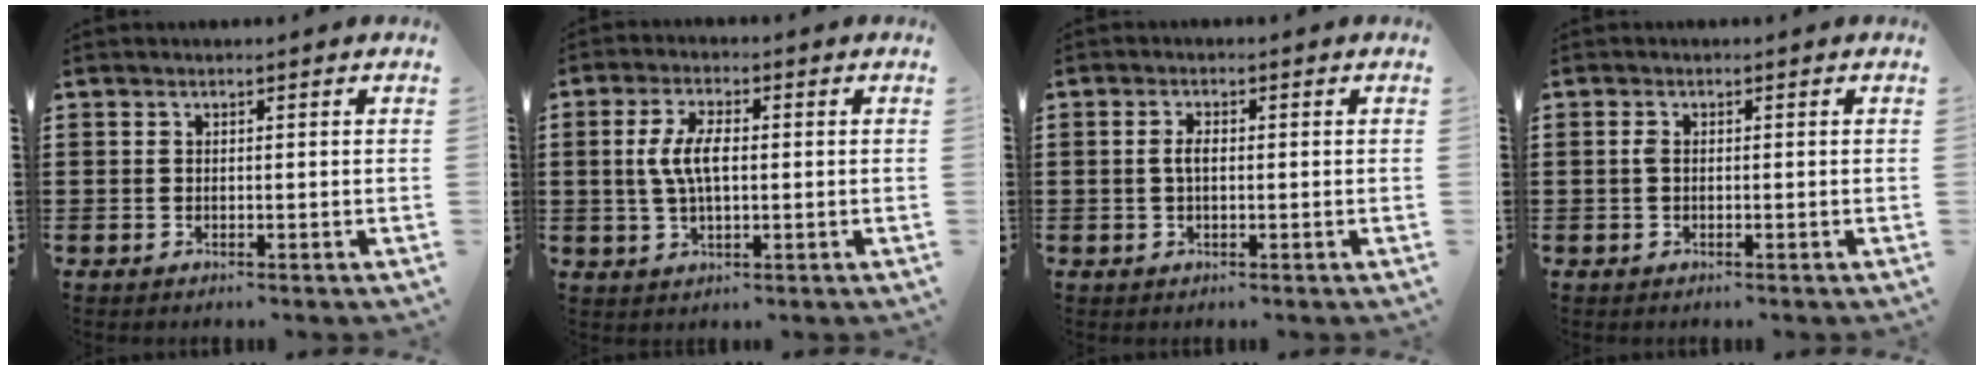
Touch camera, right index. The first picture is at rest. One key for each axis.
{"total": 5.9, "fx": 0.3, "fy": 2.3, "fz": 5.4, "tx": -0.126, "ty": 0.000, "tz": -0.004}
{"total": 2.0, "fx": -0.1, "fy": 0.7, "fz": 1.8, "tx": -0.043, "ty": -0.001, "tz": -0.006}
{"total": 1.1, "fx": -0.1, "fy": 0.5, "fz": 1.0, "tx": -0.027, "ty": -0.002, "tz": -0.005}